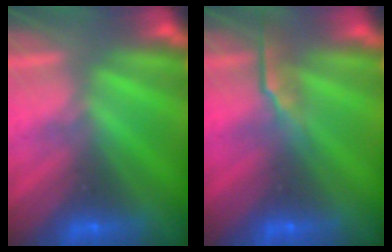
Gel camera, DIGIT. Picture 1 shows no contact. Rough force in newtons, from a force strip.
{"total": 2.7}